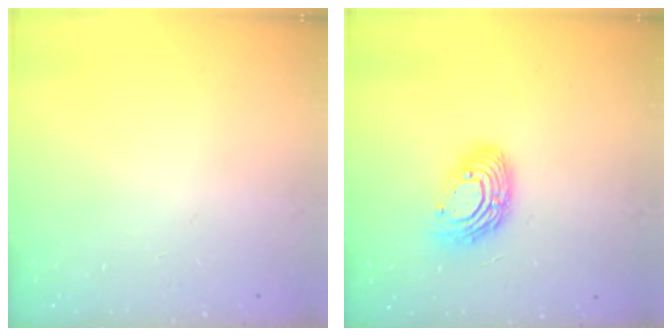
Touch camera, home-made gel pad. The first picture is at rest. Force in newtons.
{"total": 12.4, "press": 12.4, "slide": 1.0}